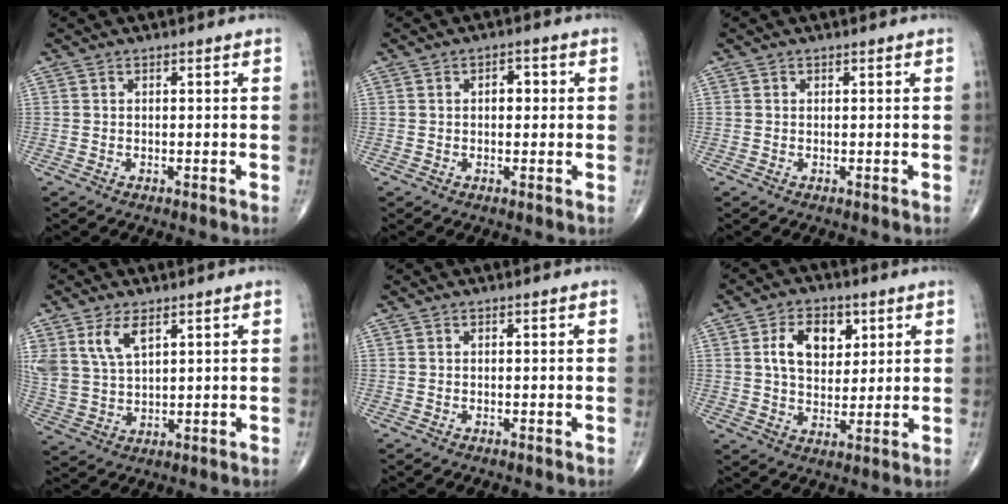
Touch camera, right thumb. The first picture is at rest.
{"total": 3.0, "force": [0.4, 1.9, 2.3], "torque": [-0.020, 0.009, 0.002]}
{"total": 0.0}
{"total": 7.9, "force": [4.1, 4.0, 5.4], "torque": [-0.107, -0.011, 0.091]}
{"total": 0.0}
{"total": 9.7, "force": [3.2, 6.4, 6.6], "torque": [-0.084, -0.009, 0.056]}